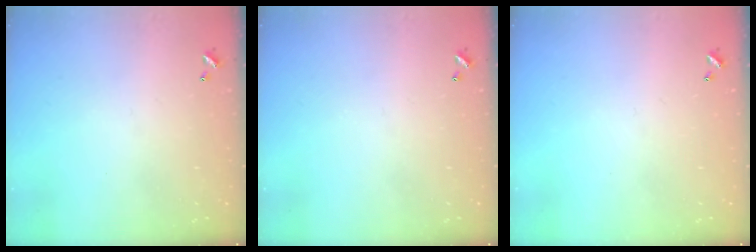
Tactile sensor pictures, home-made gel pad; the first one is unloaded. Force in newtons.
{"total": 0.0}
{"total": 0.0}